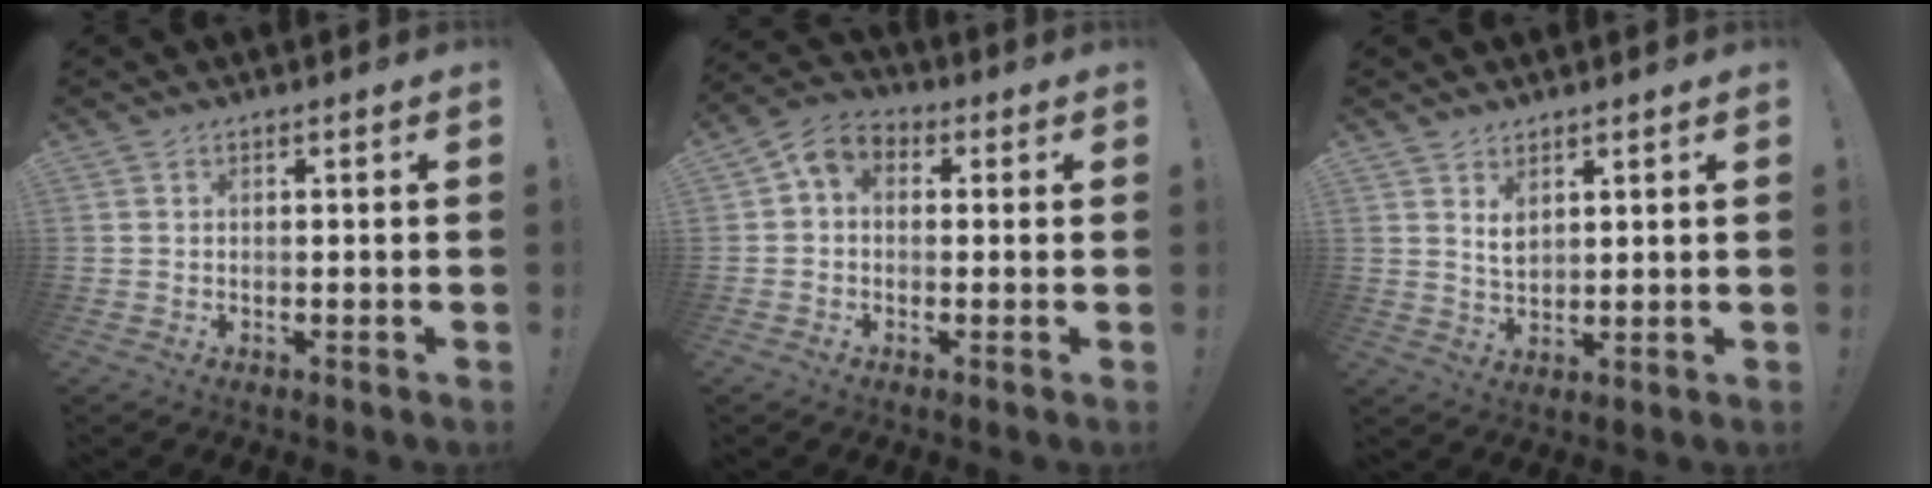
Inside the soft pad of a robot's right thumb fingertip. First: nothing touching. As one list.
[{"total": 5.6, "force": [0.3, 4.3, 3.6], "torque": [-0.061, 0.011, 0.010]}, {"total": 4.3, "force": [2.6, 2.6, 2.2], "torque": [-0.029, -0.015, 0.046]}]